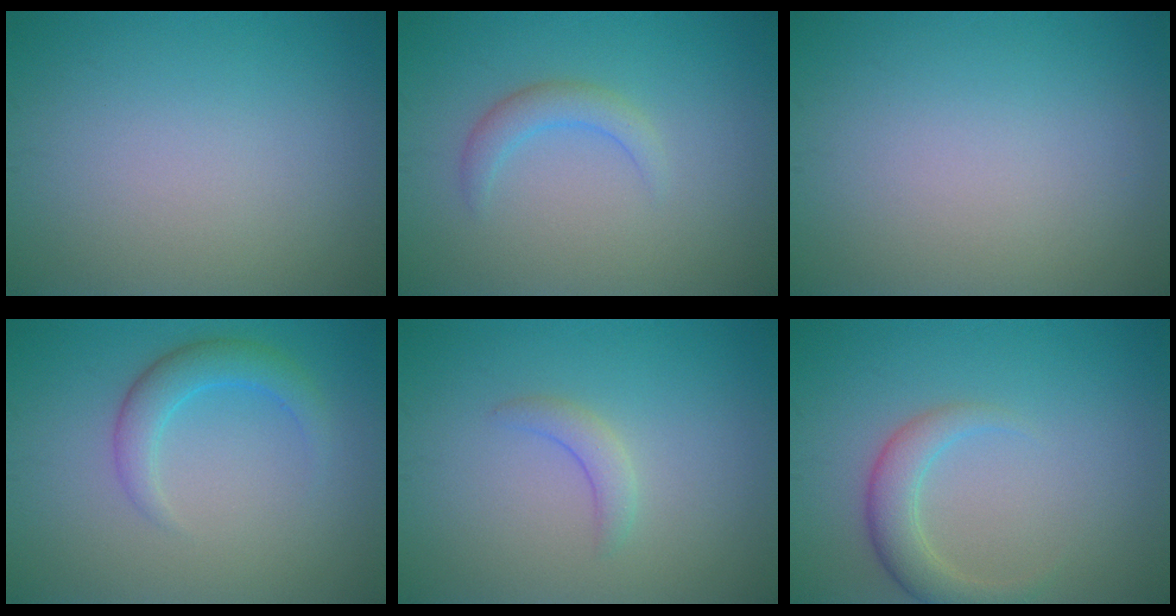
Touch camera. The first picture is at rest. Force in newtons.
{"total": 2.1, "press": 2.0, "slide": 0.3}
{"total": 0.0}
{"total": 3.0, "press": 3.0, "slide": 0.1}
{"total": 1.6, "press": 1.6, "slide": 0.2}
{"total": 3.2, "press": 3.1, "slide": 0.2}